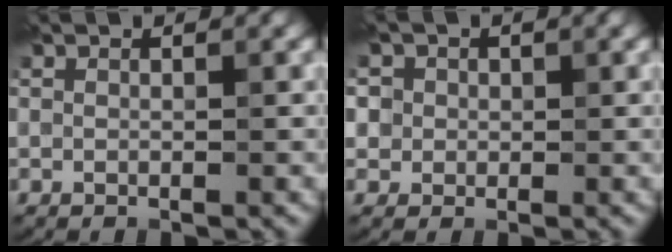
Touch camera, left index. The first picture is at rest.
{"total": 4.1, "force": [1.5, 3.6, 1.4], "torque": [-0.013, 0.017, 0.011]}